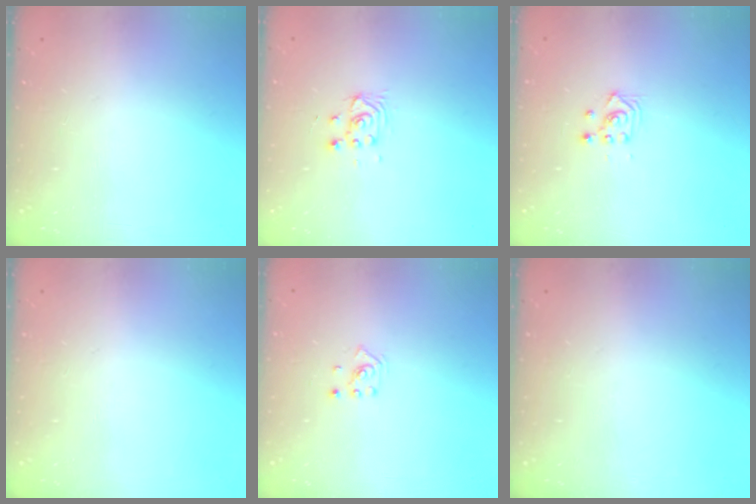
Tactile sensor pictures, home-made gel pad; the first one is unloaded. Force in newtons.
{"total": 3.1, "press": 3.1, "slide": 0.3}
{"total": 3.0, "press": 2.9, "slide": 0.8}
{"total": 0.0}
{"total": 2.2, "press": 2.2, "slide": 0.6}
{"total": 0.0}